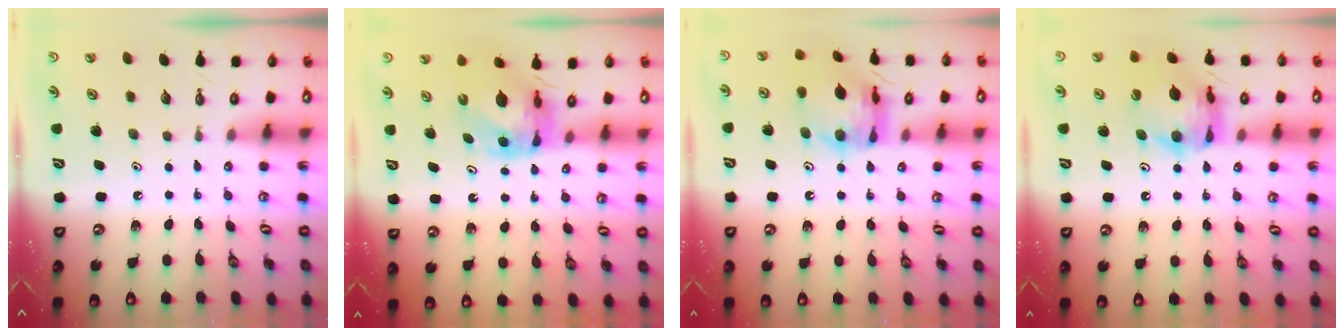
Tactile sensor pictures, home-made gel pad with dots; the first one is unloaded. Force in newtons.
{"total": 7.0, "press": 7.0, "slide": 0.7}
{"total": 12.3, "press": 12.2, "slide": 1.4}
{"total": 14.4, "press": 14.3, "slide": 1.6}